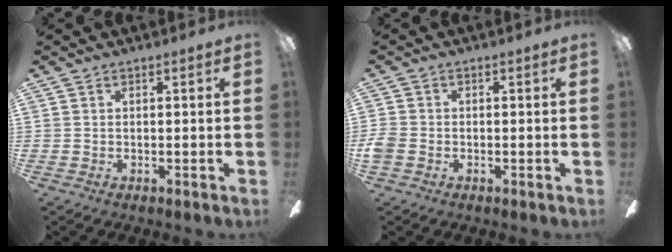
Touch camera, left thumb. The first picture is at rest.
{"total": 2.9, "force": [-1.0, 2.2, 1.6], "torque": [-0.032, 0.007, -0.018]}